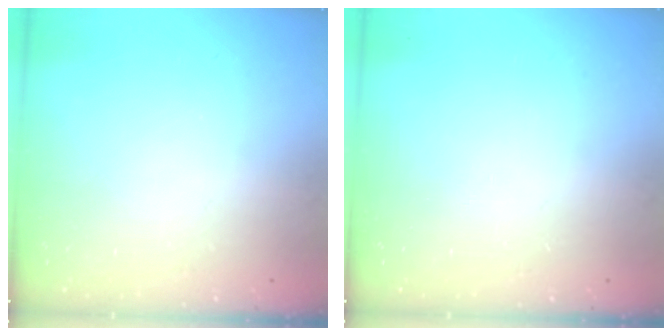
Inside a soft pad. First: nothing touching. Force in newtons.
{"total": 0.0}